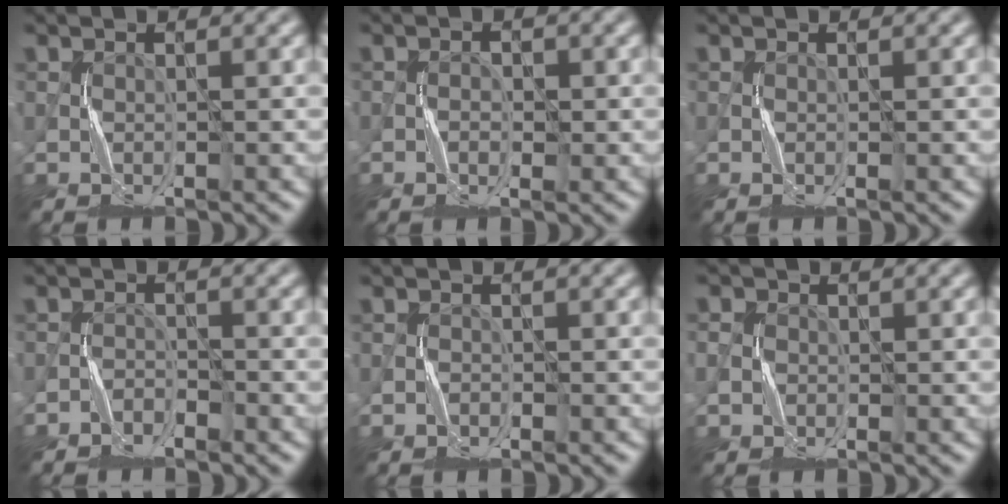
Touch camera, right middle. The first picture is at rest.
{"total": 1.2, "force": [-0.6, 0.6, 0.9], "torque": [-0.010, 0.004, -0.014]}
{"total": 0.0}
{"total": 1.5, "force": [-1.4, 0.4, 0.0], "torque": [0.001, 0.005, -0.027]}
{"total": 0.7, "force": [-0.6, 0.4, 0.1], "torque": [-0.002, 0.003, -0.012]}
{"total": 1.5, "force": [-0.2, 1.4, 0.3], "torque": [-0.014, -0.002, -0.002]}